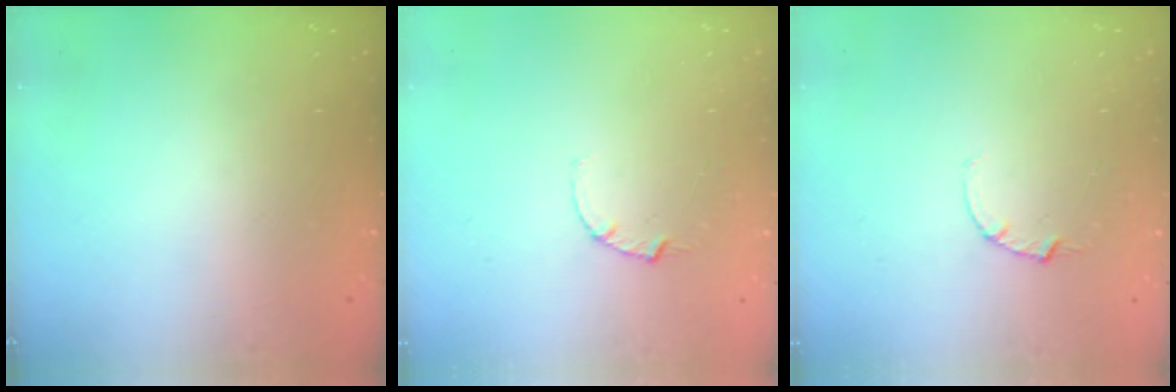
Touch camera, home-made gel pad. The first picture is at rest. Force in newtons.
{"total": 2.5, "press": 2.5, "slide": 0.3}
{"total": 2.5, "press": 2.5, "slide": 0.3}